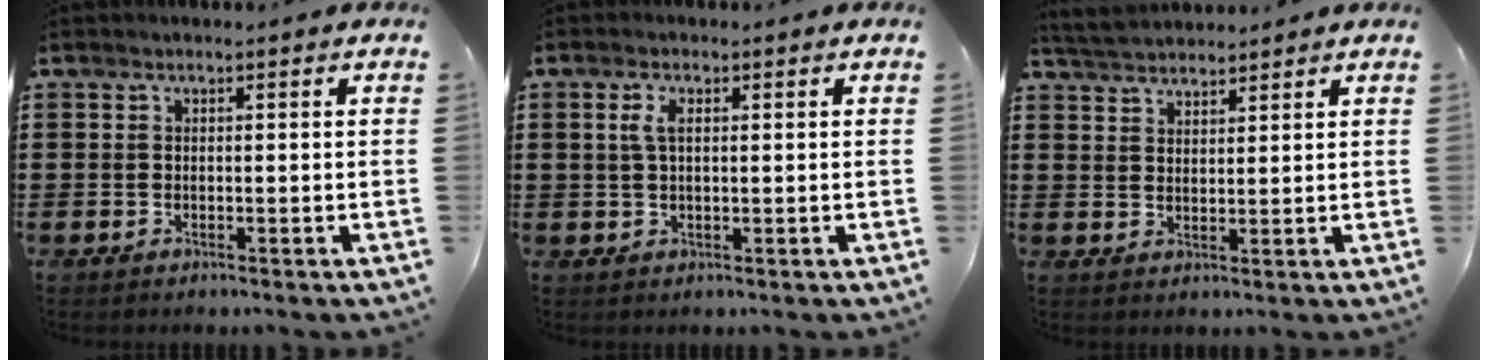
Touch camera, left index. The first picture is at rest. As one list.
[{"total": 2.7, "force": [0.6, 1.1, 2.4], "torque": [-0.058, 0.005, 0.006]}, {"total": 3.8, "force": [3.6, 0.8, 0.7], "torque": [-0.027, -0.004, 0.069]}]